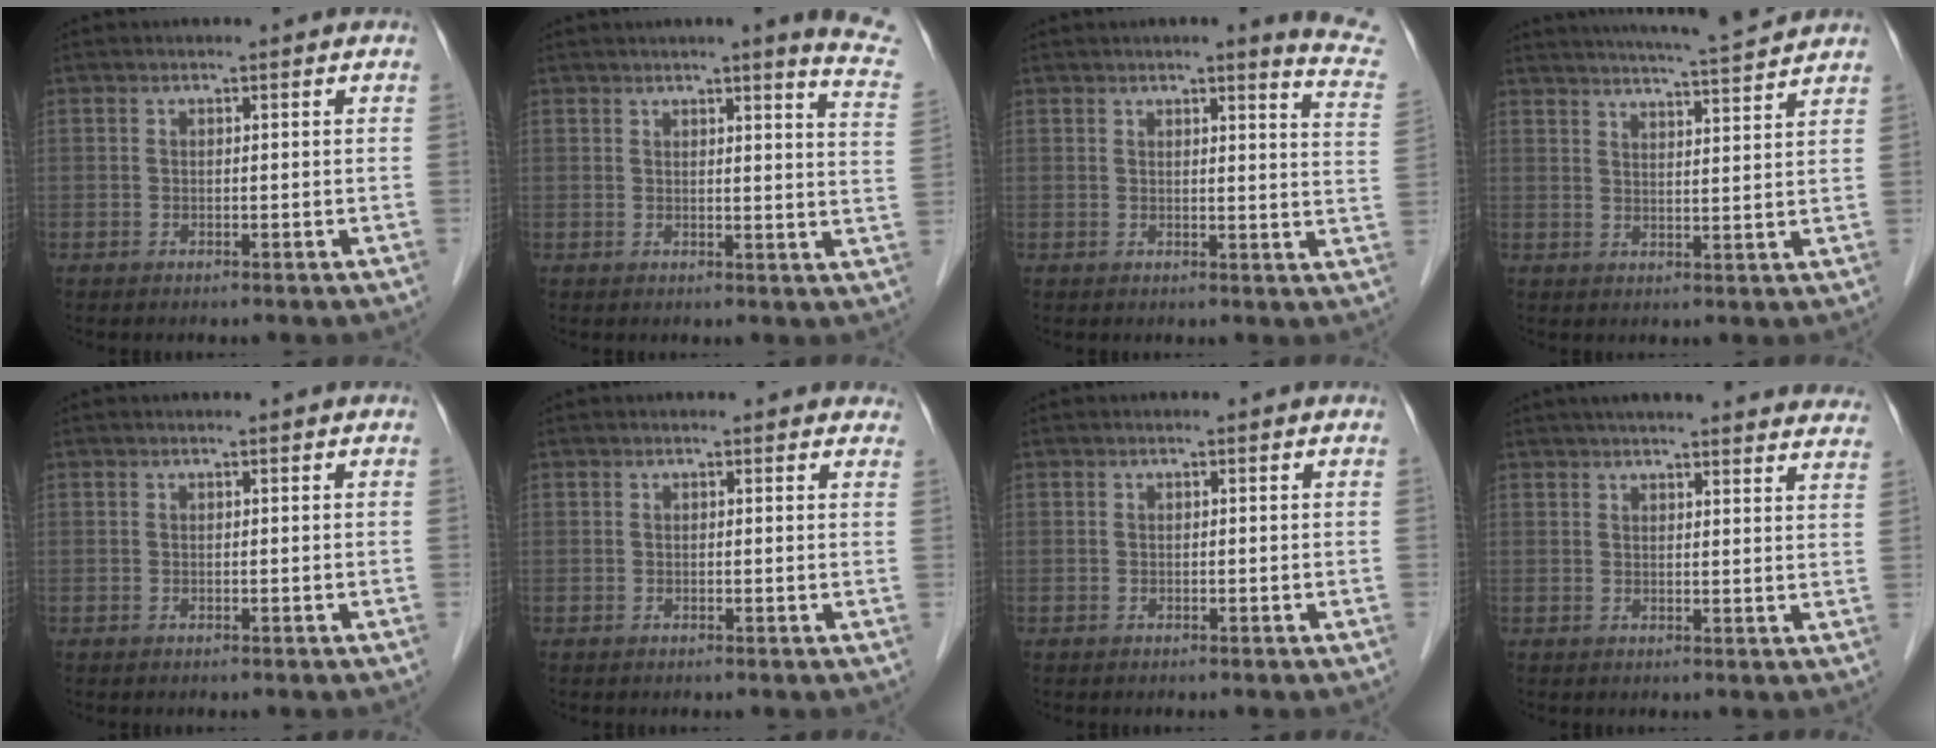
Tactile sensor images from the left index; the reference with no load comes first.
{"total": 9.5, "force": [7.9, -0.4, 5.2], "torque": [-0.051, -0.040, 0.060]}
{"total": 8.6, "force": [7.6, -0.2, 4.1], "torque": [-0.037, -0.041, 0.055]}
{"total": 10.8, "force": [10.1, -0.8, 3.8], "torque": [-0.070, 0.003, 0.134]}
{"total": 0.7, "force": [0.6, 0.0, 0.3], "torque": [-0.007, 0.005, 0.008]}
{"total": 5.7, "force": [5.1, 1.7, 1.7], "torque": [-0.009, 0.008, 0.040]}
{"total": 0.0}
{"total": 23.5, "force": [21.5, 3.0, 8.9], "torque": [-0.124, -0.012, 0.248]}